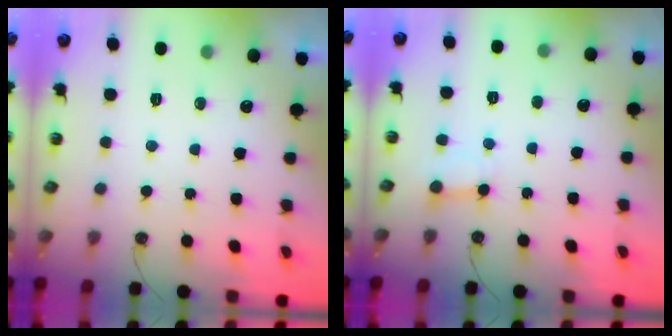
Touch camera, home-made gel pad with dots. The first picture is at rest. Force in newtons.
{"total": 3.7, "press": 3.6, "slide": 0.5}